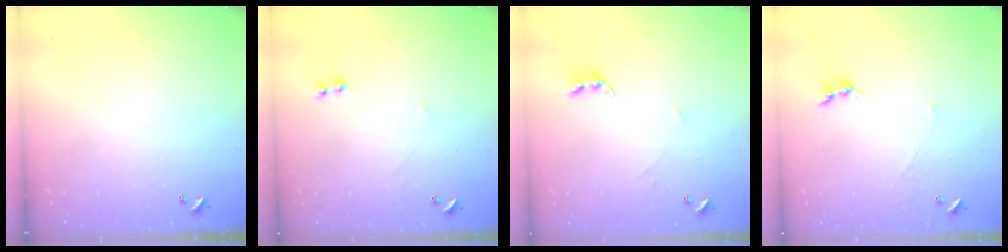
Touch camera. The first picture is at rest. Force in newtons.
{"total": 2.3, "press": 2.3, "slide": 0.3}
{"total": 0.7, "press": 0.6, "slide": 0.5}
{"total": 1.0, "press": 0.8, "slide": 0.6}